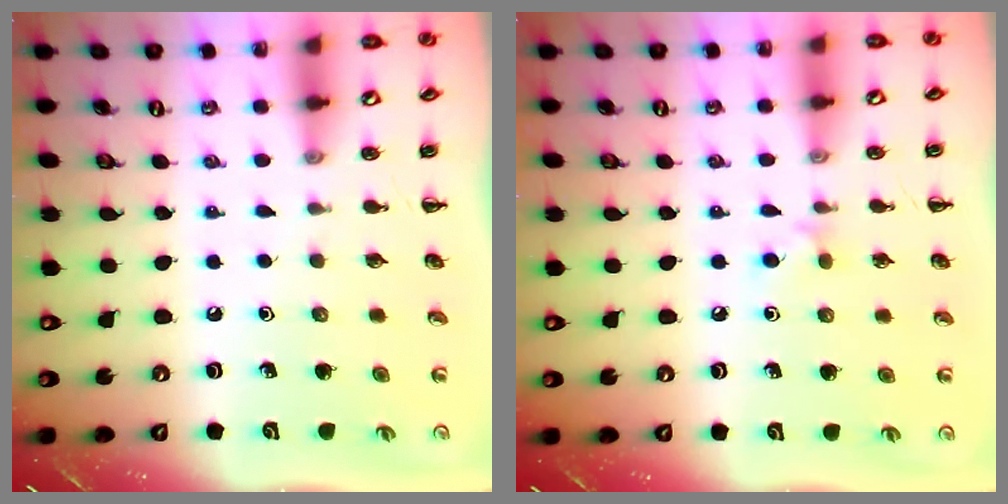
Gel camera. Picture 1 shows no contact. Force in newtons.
{"total": 5.0, "press": 4.6, "slide": 2.0}